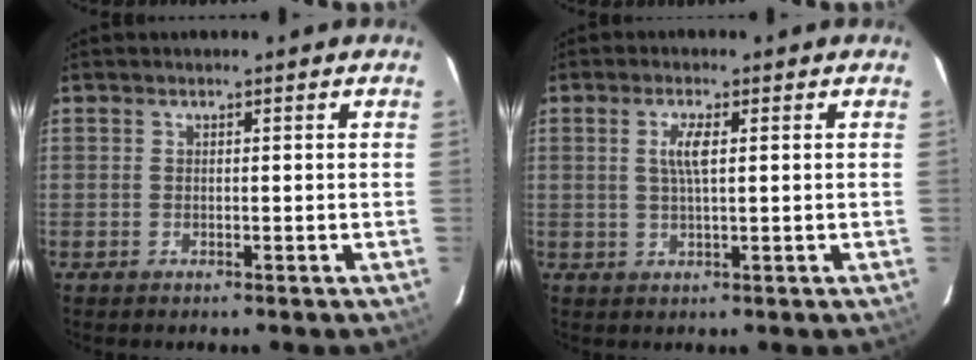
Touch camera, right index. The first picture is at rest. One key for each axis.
{"total": 3.4, "fx": 0.8, "fy": 0.6, "fz": 3.3, "tx": -0.065, "ty": 0.001, "tz": 0.015}